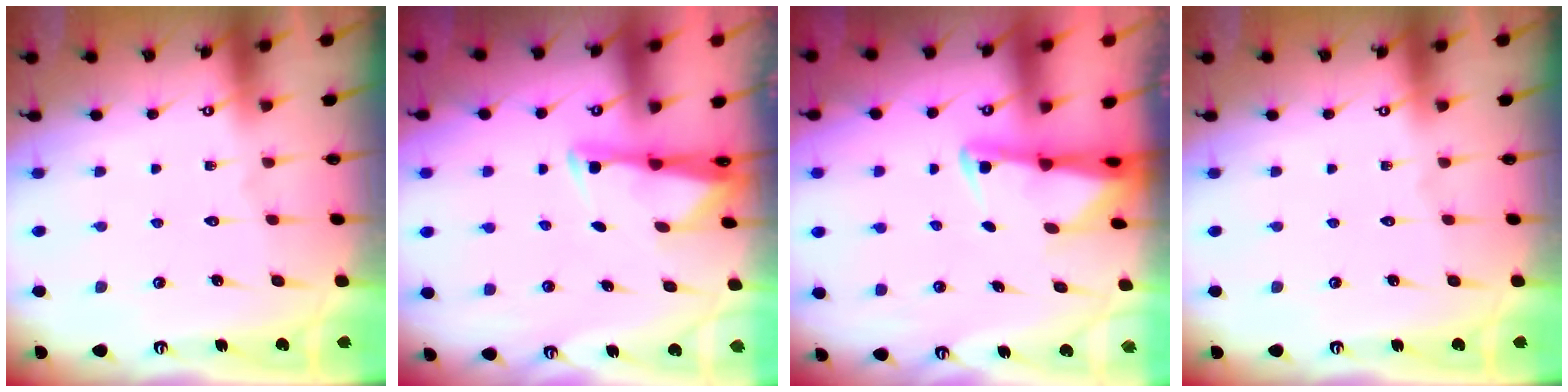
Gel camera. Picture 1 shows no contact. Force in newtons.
{"total": 2.7, "press": 2.7, "slide": 0.4}
{"total": 2.5, "press": 2.4, "slide": 0.5}
{"total": 0.0}